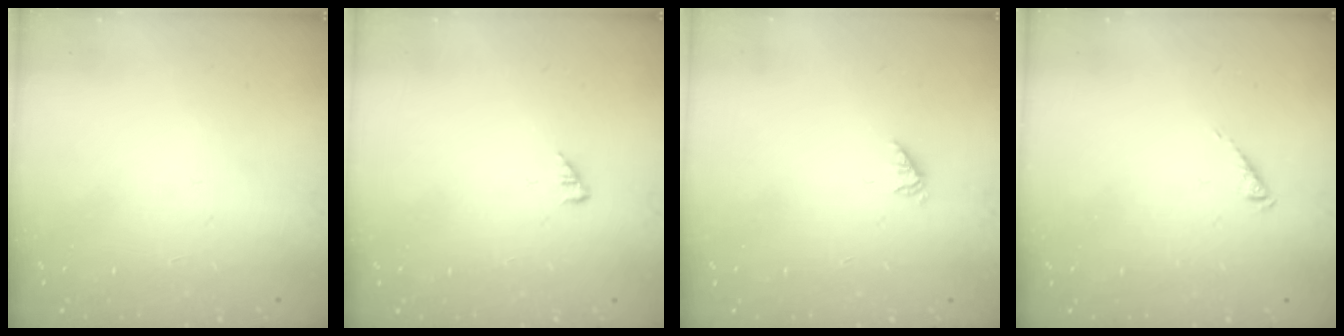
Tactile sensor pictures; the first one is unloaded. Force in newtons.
{"total": 1.0, "press": 1.0, "slide": 0.2}
{"total": 1.1, "press": 1.1, "slide": 0.1}
{"total": 0.8, "press": 0.8, "slide": 0.1}